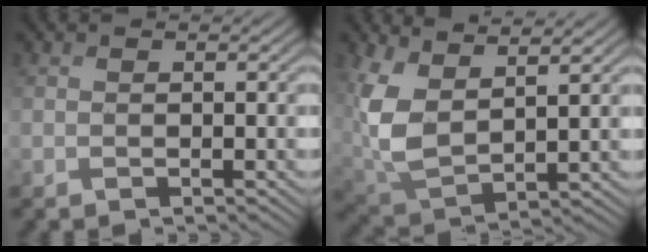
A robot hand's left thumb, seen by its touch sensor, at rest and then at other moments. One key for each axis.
{"total": 8.8, "fx": 4.5, "fy": 4.0, "fz": 6.5, "tx": -0.185, "ty": -0.001, "tz": 0.093}